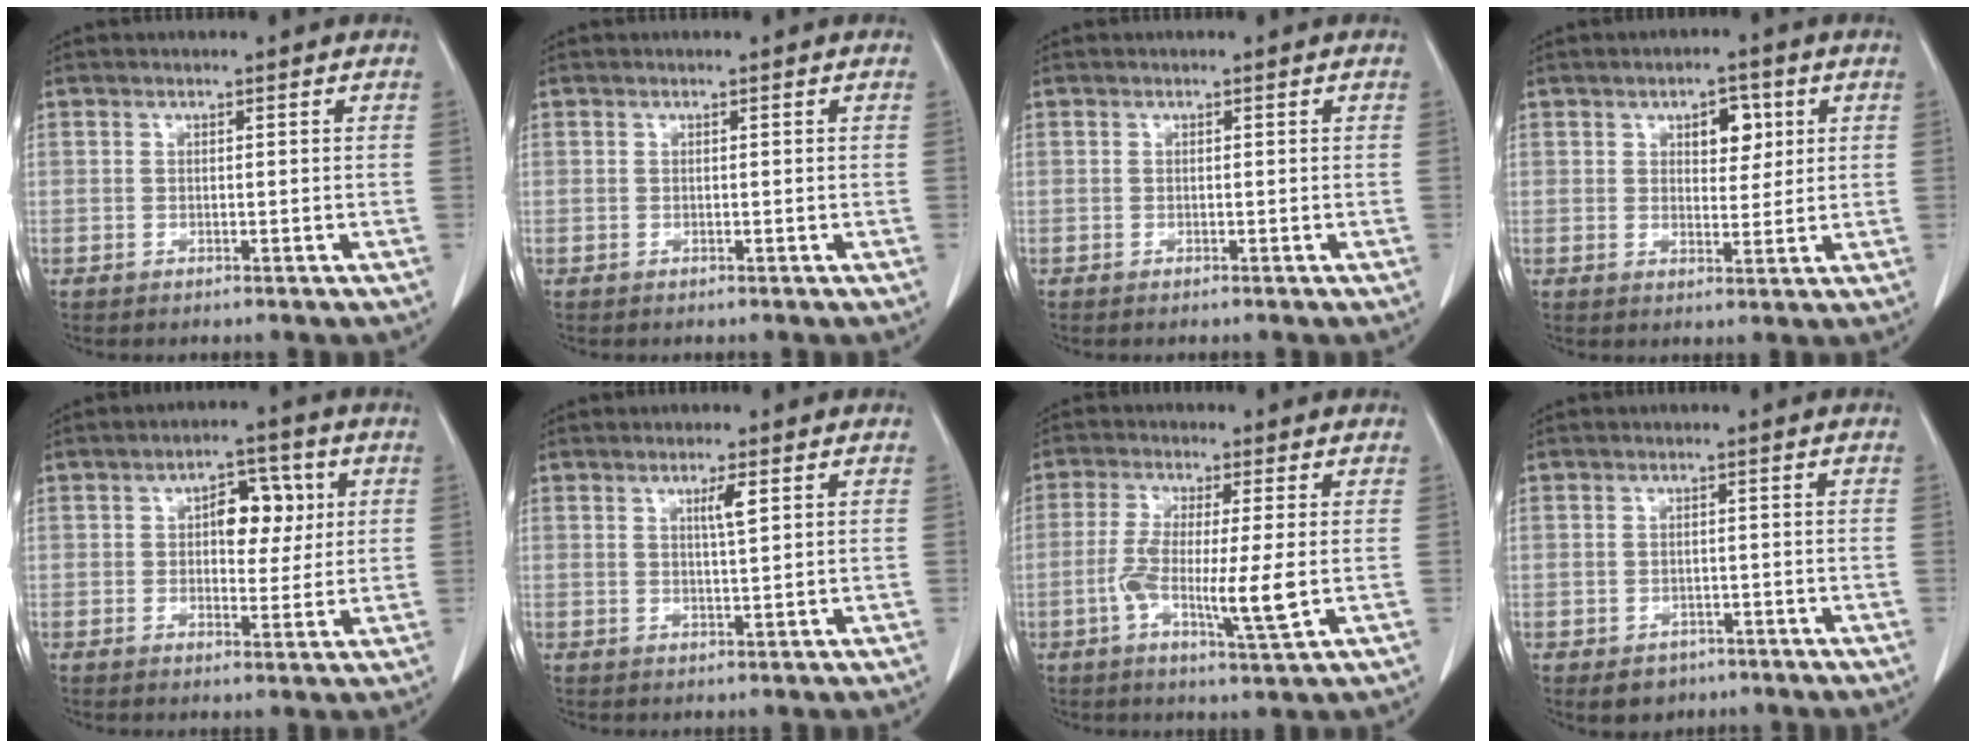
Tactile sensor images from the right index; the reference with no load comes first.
{"total": 0.0}
{"total": 0.0}
{"total": 4.8, "force": [1.9, 2.6, 3.6], "torque": [-0.049, 0.007, 0.029]}
{"total": 6.5, "force": [1.5, 3.6, 5.2], "torque": [-0.069, 0.018, 0.024]}
{"total": 2.6, "force": [1.1, 0.0, 2.4], "torque": [-0.044, -0.003, 0.019]}
{"total": 8.7, "force": [-1.6, 0.4, 8.5], "torque": [-0.160, -0.015, -0.034]}
{"total": 3.5, "force": [-2.0, 2.7, 0.8], "torque": [-0.005, 0.007, -0.021]}